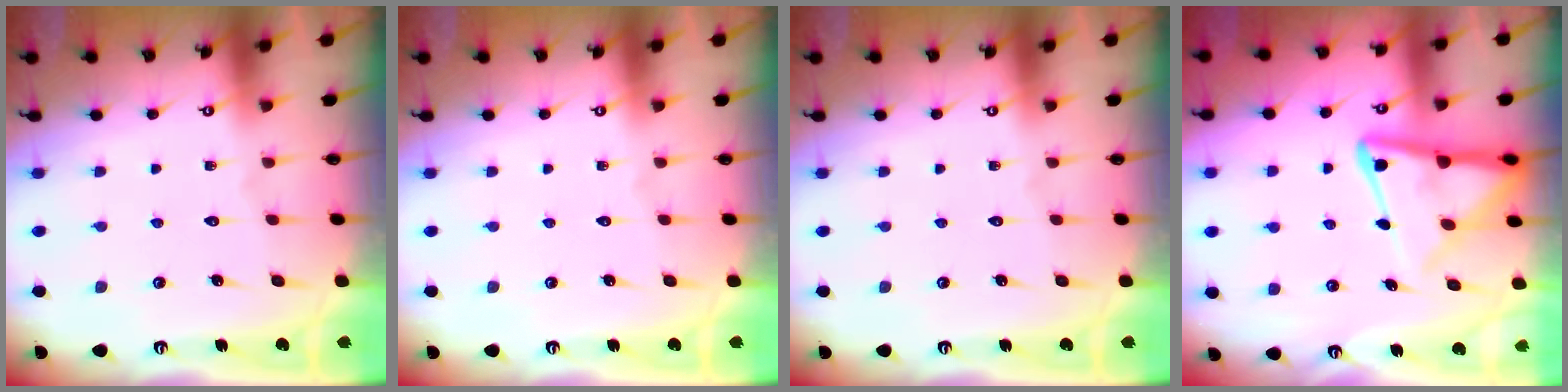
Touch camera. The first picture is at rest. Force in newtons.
{"total": 0.0}
{"total": 0.0}
{"total": 12.0, "press": 11.9, "slide": 1.2}